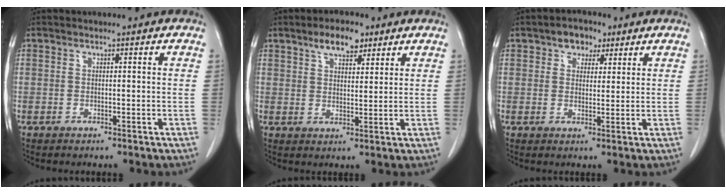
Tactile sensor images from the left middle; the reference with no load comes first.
{"total": 5.6, "force": [3.7, 2.3, 3.5], "torque": [-0.061, 0.008, 0.063]}
{"total": 4.1, "force": [2.4, 2.8, 1.9], "torque": [-0.028, 0.012, 0.038]}